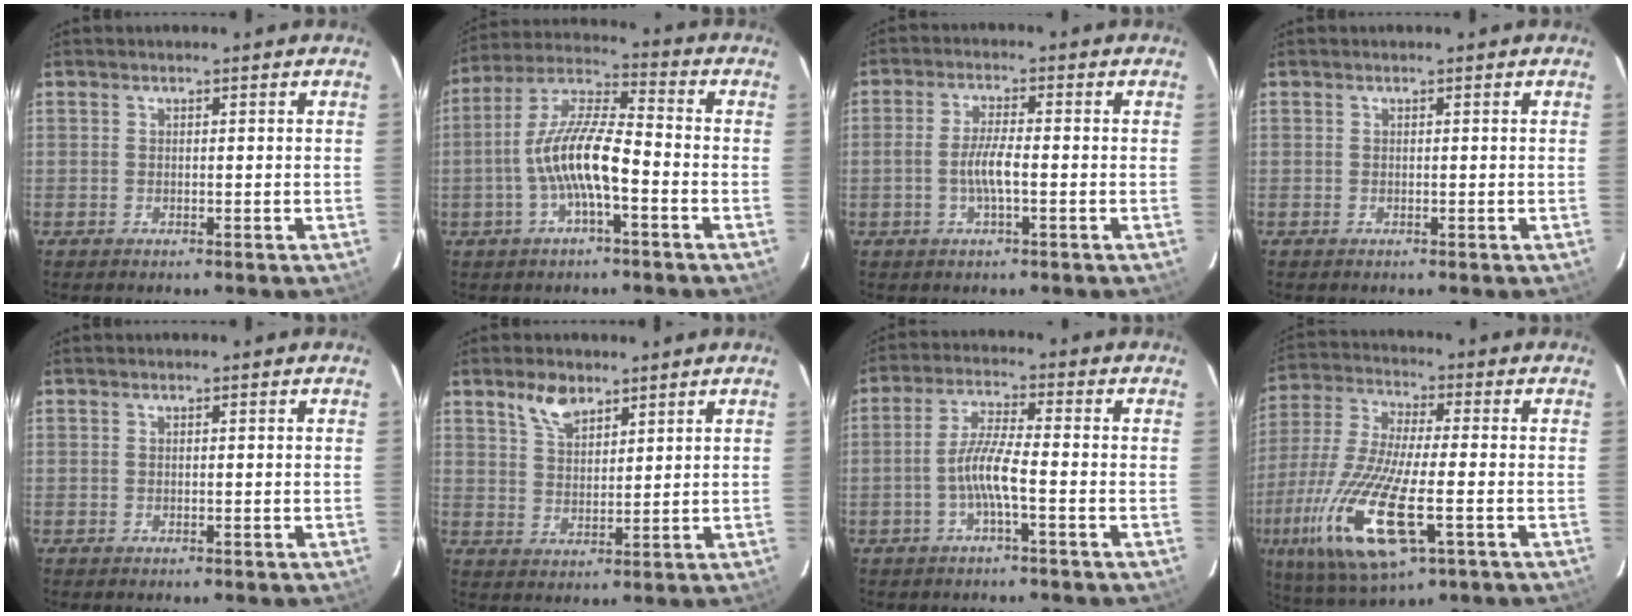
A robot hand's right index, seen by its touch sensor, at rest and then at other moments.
{"total": 11.7, "force": [-3.3, 2.7, 10.9], "torque": [-0.224, 0.011, -0.066]}
{"total": 5.0, "force": [-1.3, 0.9, 4.8], "torque": [-0.096, 0.002, -0.025]}
{"total": 0.0}
{"total": 0.0}
{"total": 5.8, "force": [4.1, 2.7, 3.0], "torque": [-0.050, 0.004, 0.079]}
{"total": 6.1, "force": [-2.1, 0.2, 5.7], "torque": [-0.122, 0.006, -0.042]}
{"total": 20.8, "force": [-7.3, 6.2, 18.5], "torque": [-0.394, -0.046, -0.137]}